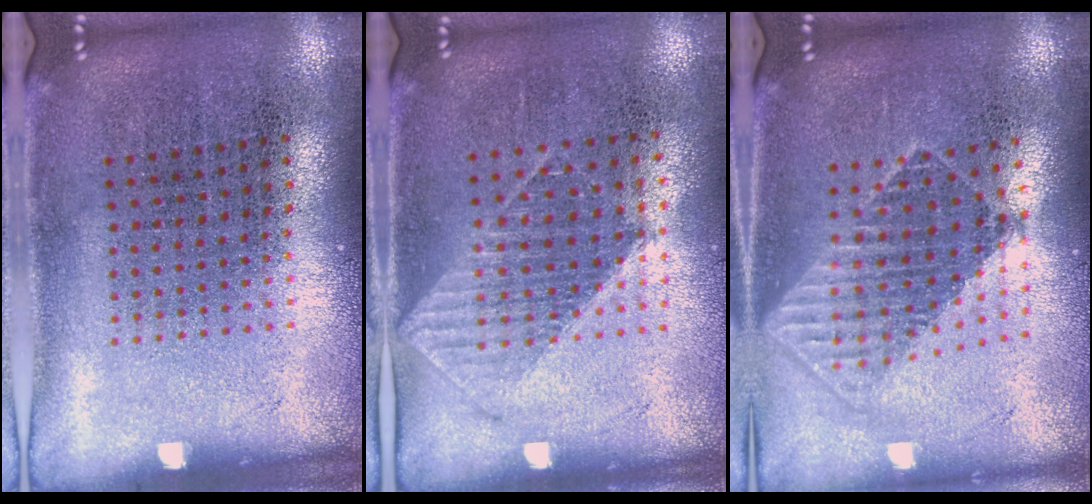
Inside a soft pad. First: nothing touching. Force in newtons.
{"total": 1.1, "press": 1.0, "slide": 0.3}
{"total": 1.7, "press": 1.4, "slide": 1.0}